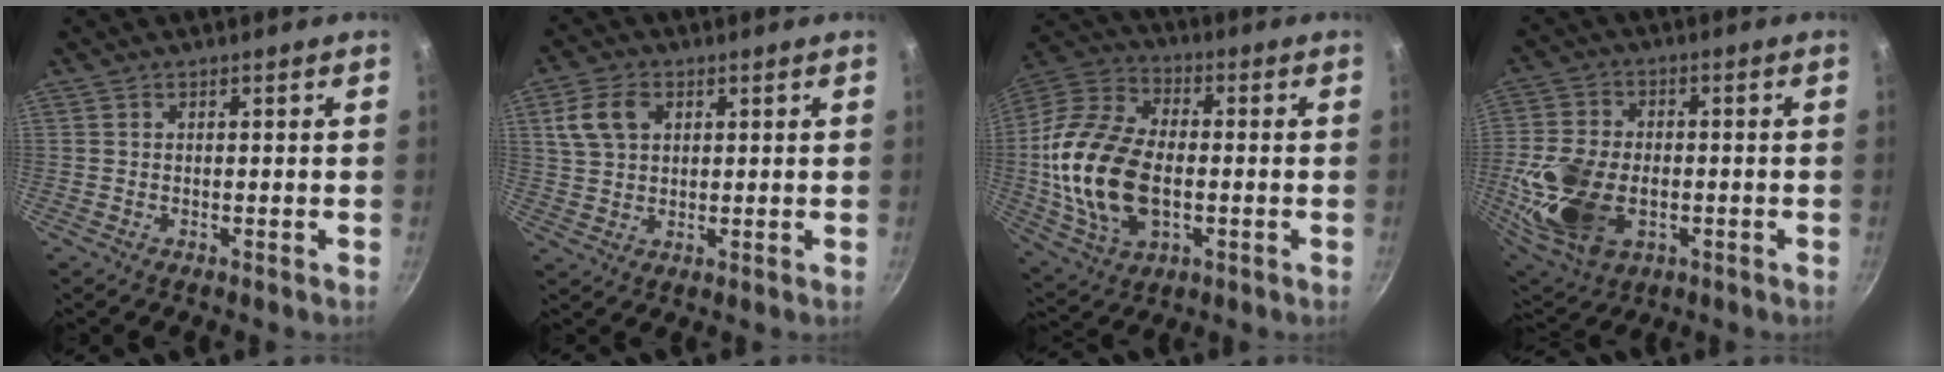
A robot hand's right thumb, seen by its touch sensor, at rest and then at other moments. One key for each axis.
{"total": 7.6, "fx": 2.6, "fy": 5.3, "fz": 4.7, "tx": -0.080, "ty": 0.005, "tz": 0.049}
{"total": 21.1, "fx": -1.8, "fy": 13.2, "fz": 16.4, "tx": -0.317, "ty": 0.021, "tz": -0.035}
{"total": 17.3, "fx": -3.0, "fy": 11.4, "fz": 12.7, "tx": -0.256, "ty": 0.007, "tz": -0.046}